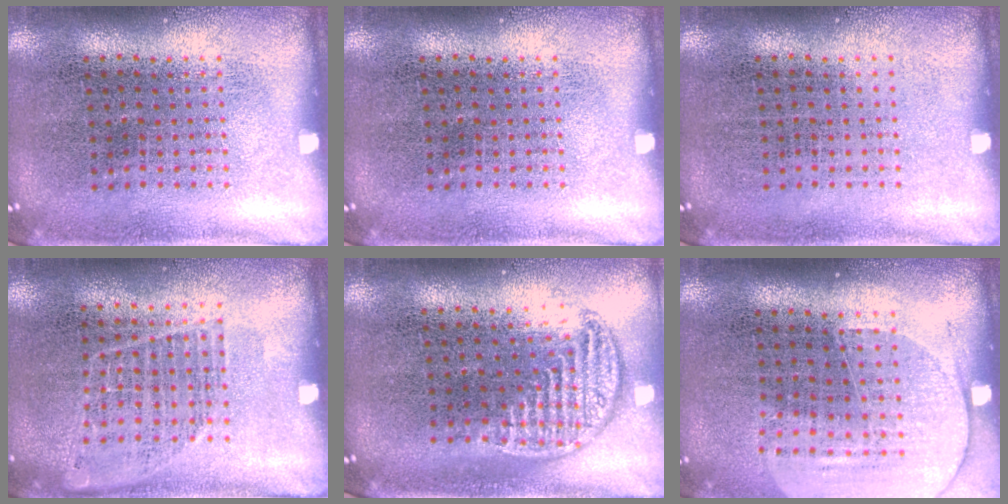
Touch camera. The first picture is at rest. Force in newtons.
{"total": 0.0}
{"total": 0.0}
{"total": 0.9, "press": 0.8, "slide": 0.2}
{"total": 1.1, "press": 1.0, "slide": 0.4}
{"total": 1.7, "press": 1.5, "slide": 0.7}